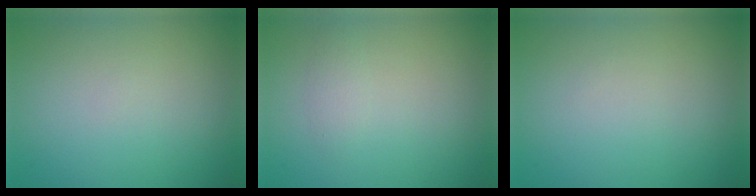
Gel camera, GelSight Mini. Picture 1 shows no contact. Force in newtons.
{"total": 1.0, "press": 1.0, "slide": 0.0}
{"total": 0.0}